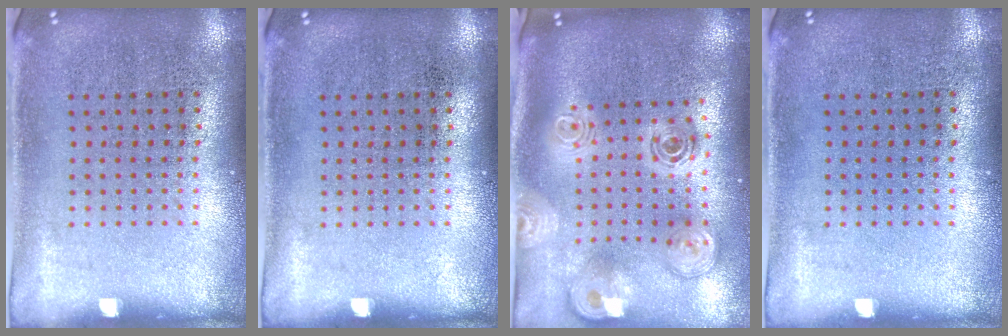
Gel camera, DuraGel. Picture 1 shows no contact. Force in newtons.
{"total": 0.0}
{"total": 2.8, "press": 2.0, "slide": 2.0}
{"total": 0.0}